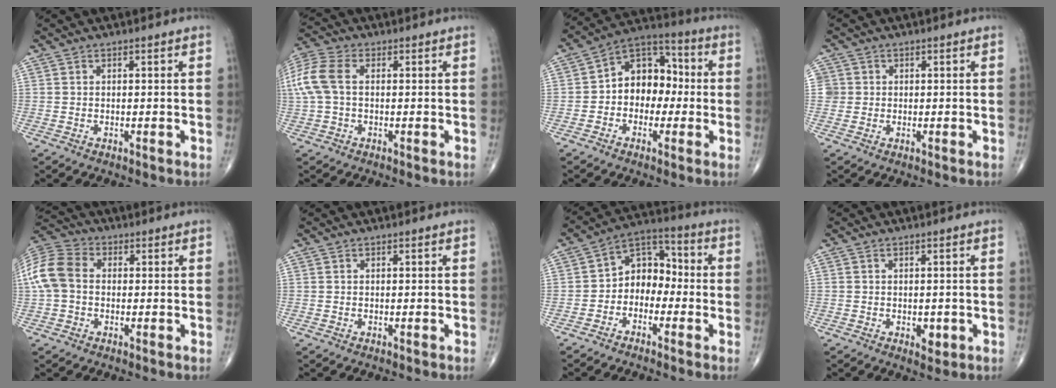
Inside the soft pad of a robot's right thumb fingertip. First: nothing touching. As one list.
[{"total": 10.6, "force": [1.7, 6.4, 8.2], "torque": [-0.224, 0.027, 0.034]}, {"total": 11.7, "force": [-0.4, 8.7, 7.8], "torque": [-0.077, 0.044, -0.023]}, {"total": 2.3, "force": [0.2, 2.3, 0.1], "torque": [0.016, 0.006, 0.002]}, {"total": 10.6, "force": [0.3, 7.9, 7.1], "torque": [-0.153, 0.030, -0.002]}, {"total": 0.0}, {"total": 8.6, "force": [-1.9, 6.5, 5.3], "torque": [-0.050, 0.045, -0.053]}, {"total": 2.4, "force": [-0.7, 1.6, 1.7], "torque": [-0.009, 0.000, -0.006]}]